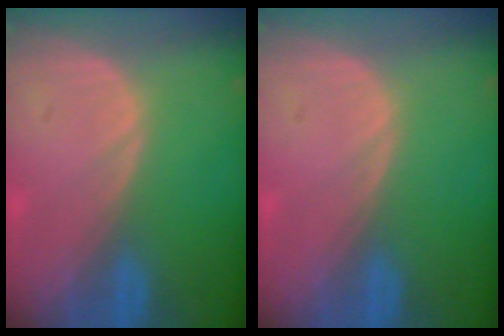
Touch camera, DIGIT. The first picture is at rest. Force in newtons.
{"total": 0.0}